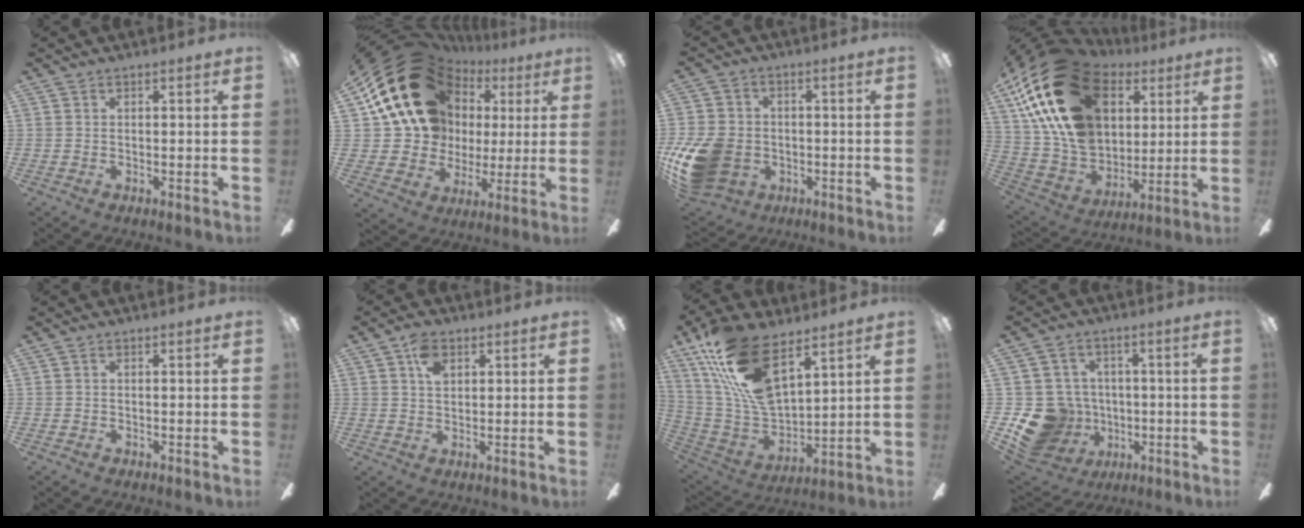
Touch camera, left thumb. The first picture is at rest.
{"total": 23.5, "force": [10.8, 17.8, 10.9], "torque": [-0.204, -0.050, 0.223]}
{"total": 15.1, "force": [-4.3, 11.5, 8.8], "torque": [-0.180, 0.028, -0.074]}
{"total": 26.7, "force": [12.0, 17.3, 16.5], "torque": [-0.335, -0.039, 0.216]}
{"total": 0.0}
{"total": 5.2, "force": [2.3, 3.3, 3.3], "torque": [-0.055, -0.001, 0.040]}
{"total": 21.1, "force": [12.3, 9.5, 14.3], "torque": [-0.310, -0.067, 0.218]}
{"total": 14.2, "force": [-3.7, 12.7, 5.1], "torque": [-0.120, 0.021, -0.053]}